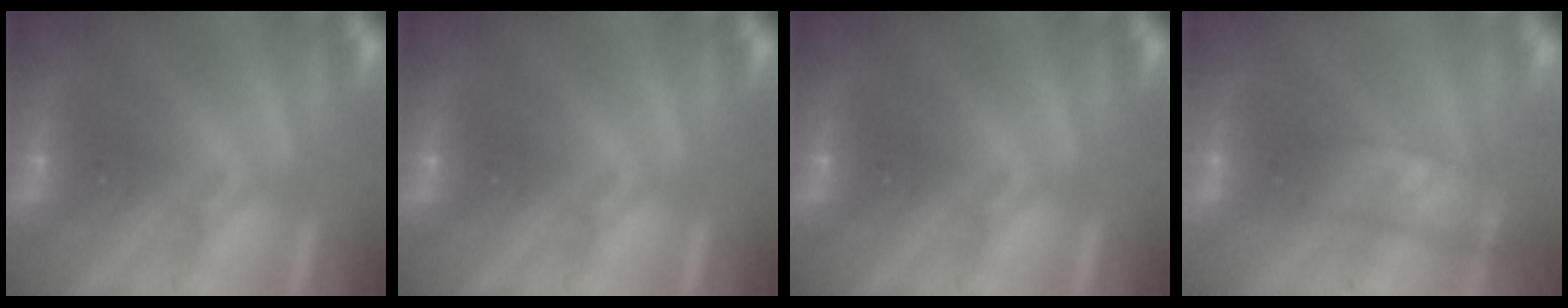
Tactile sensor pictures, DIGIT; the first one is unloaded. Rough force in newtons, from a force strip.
{"total": 0.0}
{"total": 0.0}
{"total": 2.7}